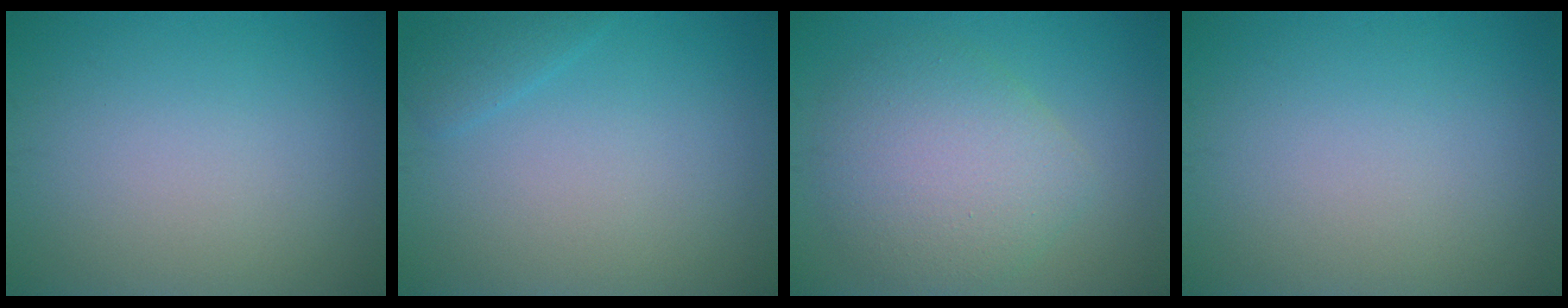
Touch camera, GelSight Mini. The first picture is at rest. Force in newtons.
{"total": 1.3, "press": 1.3, "slide": 0.1}
{"total": 5.5, "press": 5.4, "slide": 0.4}
{"total": 0.0}